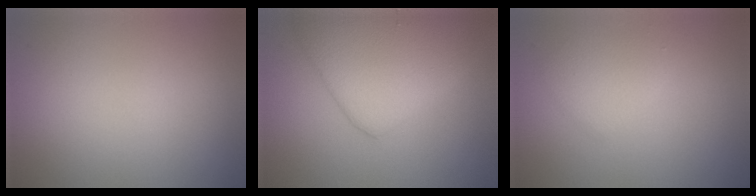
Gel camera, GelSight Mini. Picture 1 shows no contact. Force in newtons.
{"total": 7.2, "press": 7.2, "slide": 0.3}
{"total": 2.0, "press": 2.0, "slide": 0.1}